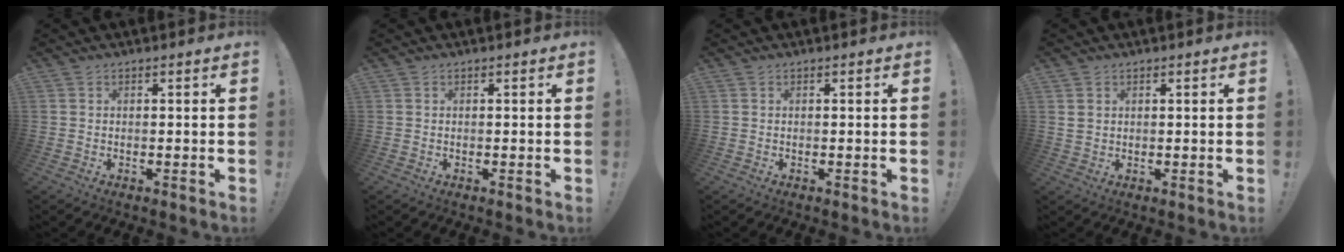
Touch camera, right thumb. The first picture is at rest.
{"total": 0.0}
{"total": 0.0}
{"total": 2.5, "force": [1.2, 1.9, 1.1], "torque": [-0.017, 0.000, 0.024]}